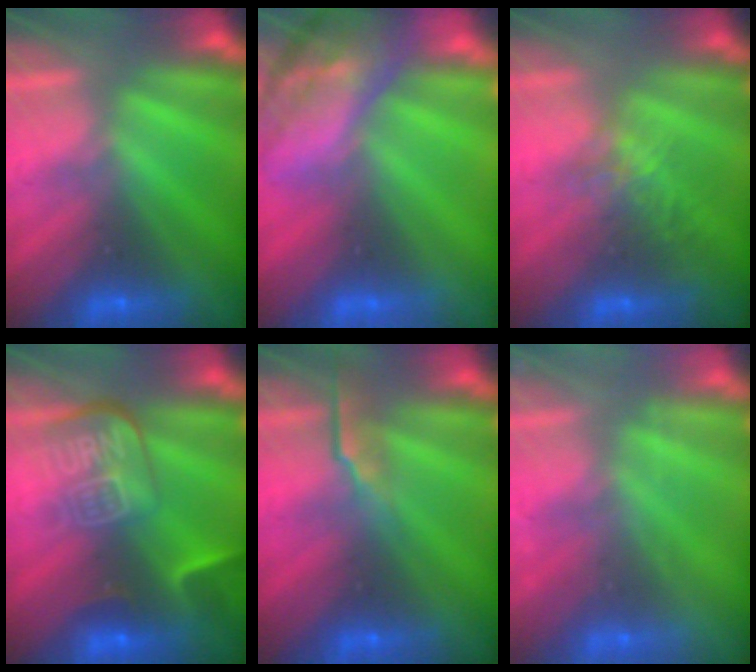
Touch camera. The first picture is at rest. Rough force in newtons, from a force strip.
{"total": 7.2}
{"total": 3.8}
{"total": 9.1}
{"total": 2.7}
{"total": 2.2}